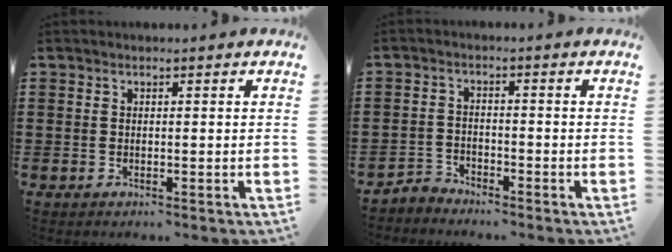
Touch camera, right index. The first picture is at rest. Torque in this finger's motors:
{"motor_torque": [-0.65, 0.26, -0.70, -0.21]}